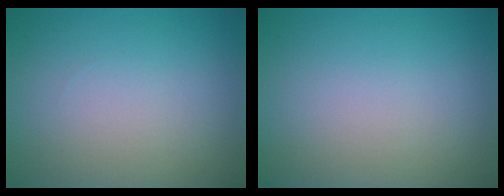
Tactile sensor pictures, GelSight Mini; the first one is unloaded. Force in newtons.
{"total": 0.0}